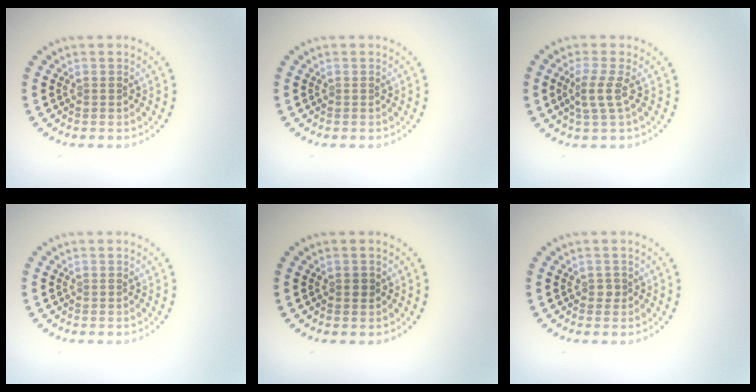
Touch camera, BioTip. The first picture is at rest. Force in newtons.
{"total": 0.0}
{"total": 2.0, "press": 1.5, "slide": 1.4}
{"total": 0.0}
{"total": 0.9, "press": 0.8, "slide": 0.1}
{"total": 0.6, "press": 0.5, "slide": 0.3}